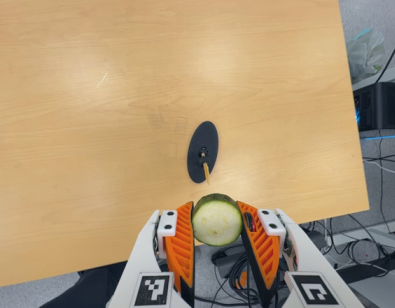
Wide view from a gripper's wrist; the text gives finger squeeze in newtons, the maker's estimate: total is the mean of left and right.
{"total": 11.3, "left": 10.5, "right": 12.2}